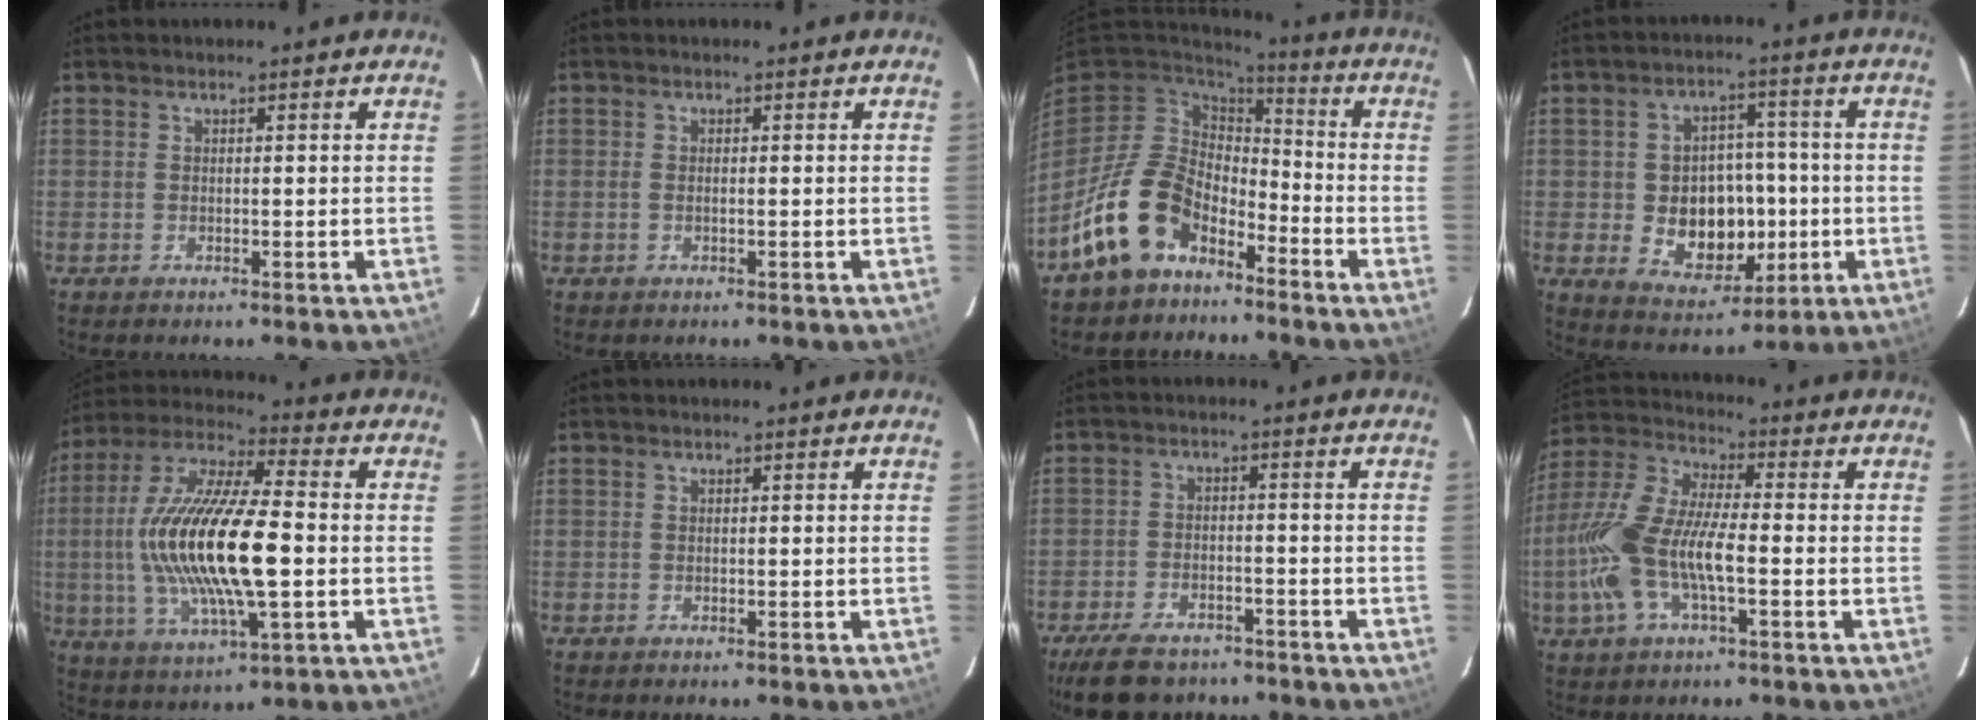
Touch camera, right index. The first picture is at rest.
{"total": 0.6, "force": [-0.1, 0.1, 0.6], "torque": [-0.013, 0.002, -0.004]}
{"total": 14.8, "force": [-8.8, 9.4, 7.4], "torque": [-0.168, 0.009, -0.151]}
{"total": 11.8, "force": [-1.9, 9.1, 7.3], "torque": [-0.148, 0.010, -0.005]}
{"total": 21.3, "force": [-1.3, 5.9, 20.4], "torque": [-0.399, -0.004, -0.026]}
{"total": 0.0}
{"total": 12.3, "force": [-9.6, 5.5, 5.3], "torque": [-0.130, -0.007, -0.151]}
{"total": 14.7, "force": [-3.3, 5.1, 13.4], "torque": [-0.287, 0.002, -0.067]}